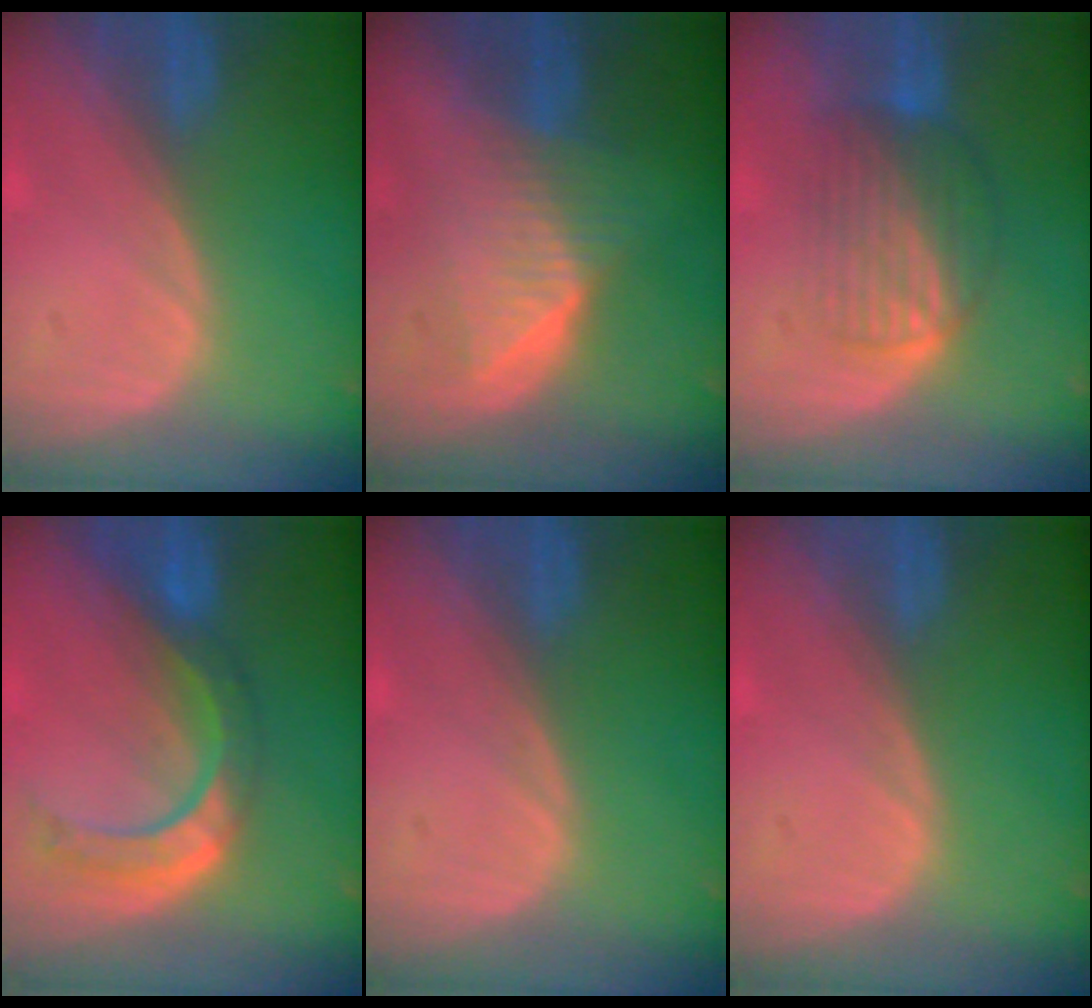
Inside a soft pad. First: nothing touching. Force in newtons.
{"total": 6.5, "press": 6.4, "slide": 1.1}
{"total": 6.9, "press": 6.5, "slide": 2.3}
{"total": 8.6, "press": 7.2, "slide": 4.5}
{"total": 0.0}
{"total": 0.0}